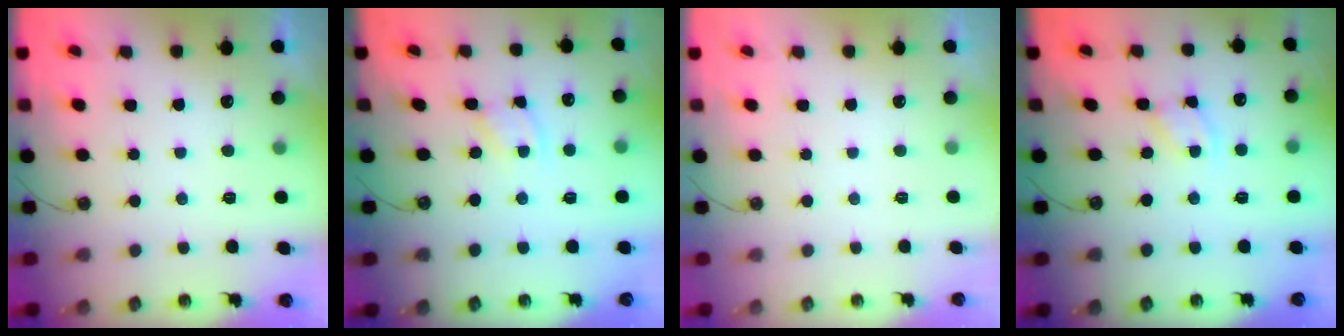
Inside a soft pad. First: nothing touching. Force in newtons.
{"total": 2.5, "press": 2.4, "slide": 0.3}
{"total": 0.0}
{"total": 2.1, "press": 2.1, "slide": 0.4}